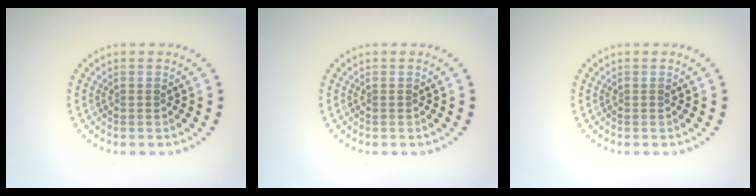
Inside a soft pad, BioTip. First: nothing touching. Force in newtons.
{"total": 0.0}
{"total": 0.0}